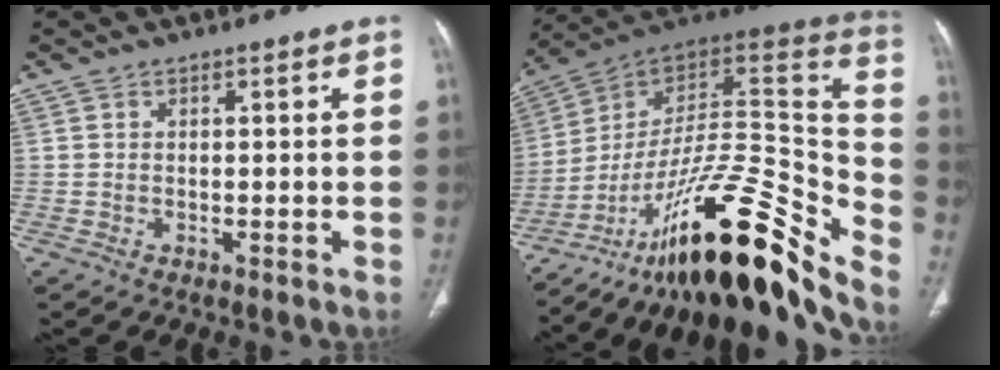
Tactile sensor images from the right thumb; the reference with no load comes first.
{"total": 29.4, "force": [-21.5, 6.8, 18.9], "torque": [-0.210, 0.106, -0.336]}